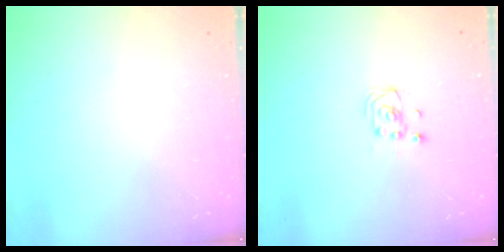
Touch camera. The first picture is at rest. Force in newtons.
{"total": 2.6, "press": 2.6, "slide": 0.3}